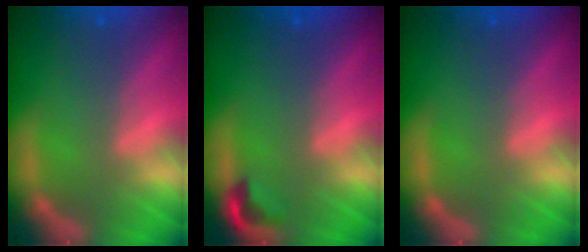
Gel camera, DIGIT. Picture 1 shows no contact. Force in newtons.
{"total": 1.9}
{"total": 0.0}